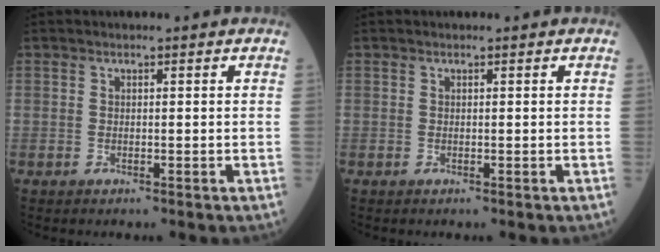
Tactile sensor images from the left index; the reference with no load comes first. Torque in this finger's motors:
{"motor_torque": [0.00, 0.00, 0.00, 0.00]}